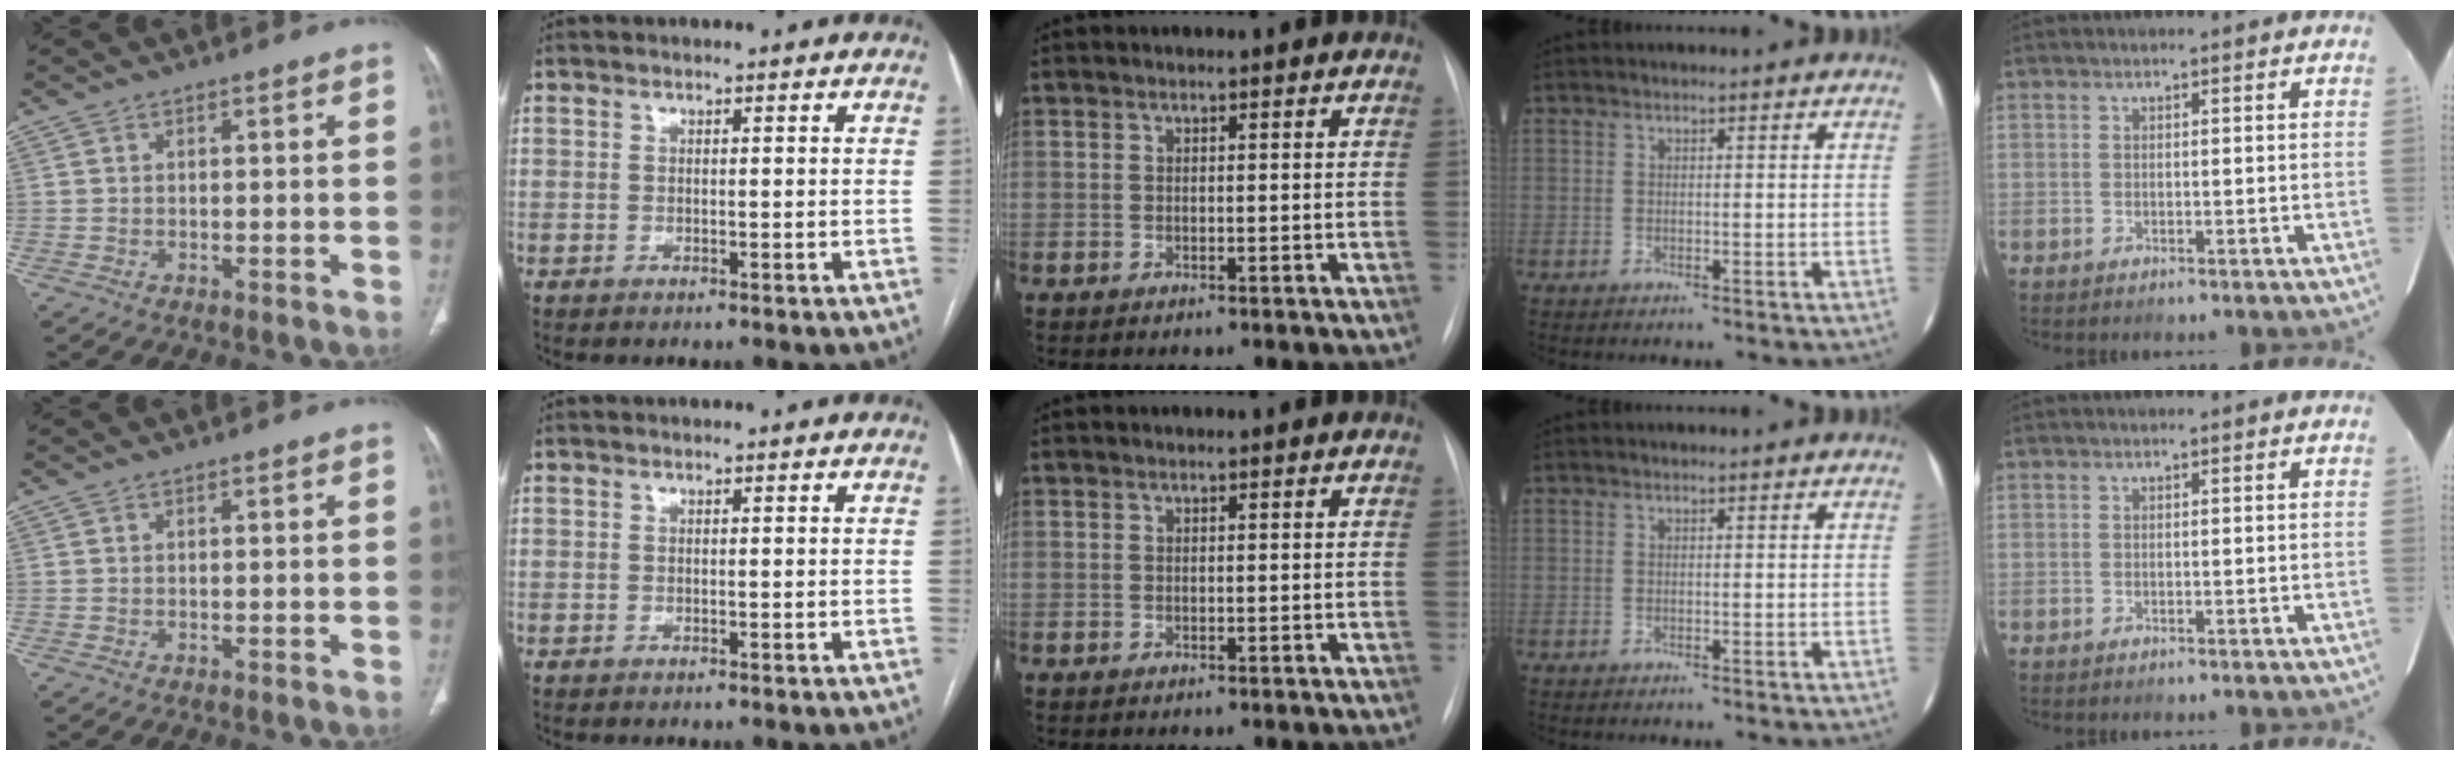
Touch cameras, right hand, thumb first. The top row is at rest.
{}